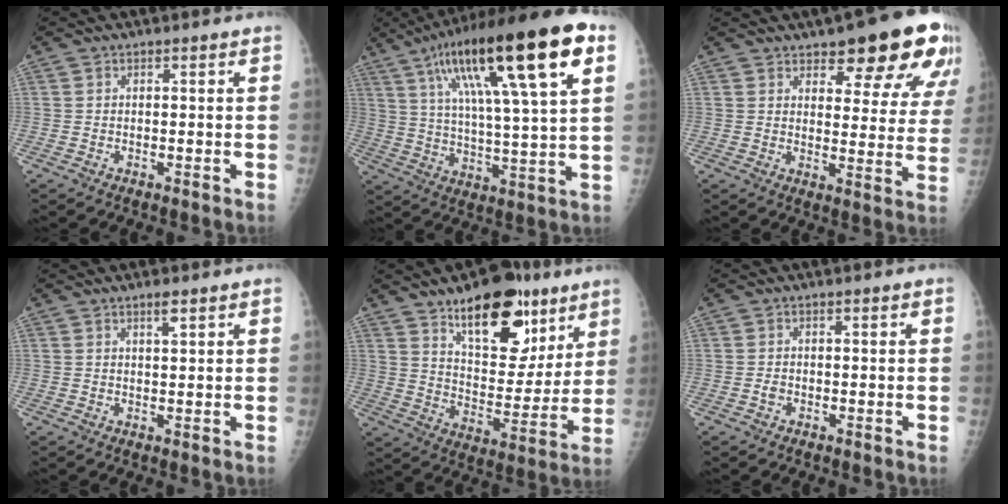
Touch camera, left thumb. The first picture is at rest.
{"total": 25.3, "force": [11.4, 5.0, 22.0], "torque": [-0.360, -0.002, 0.184]}
{"total": 17.1, "force": [10.8, 6.1, 11.8], "torque": [-0.106, -0.048, 0.133]}
{"total": 1.9, "force": [1.2, 0.4, 1.4], "torque": [-0.021, -0.007, 0.021]}
{"total": 19.6, "force": [11.7, 9.6, 12.5], "torque": [-0.127, -0.065, 0.186]}
{"total": 0.9, "force": [-0.5, 0.6, 0.3], "torque": [-0.006, 0.001, -0.010]}